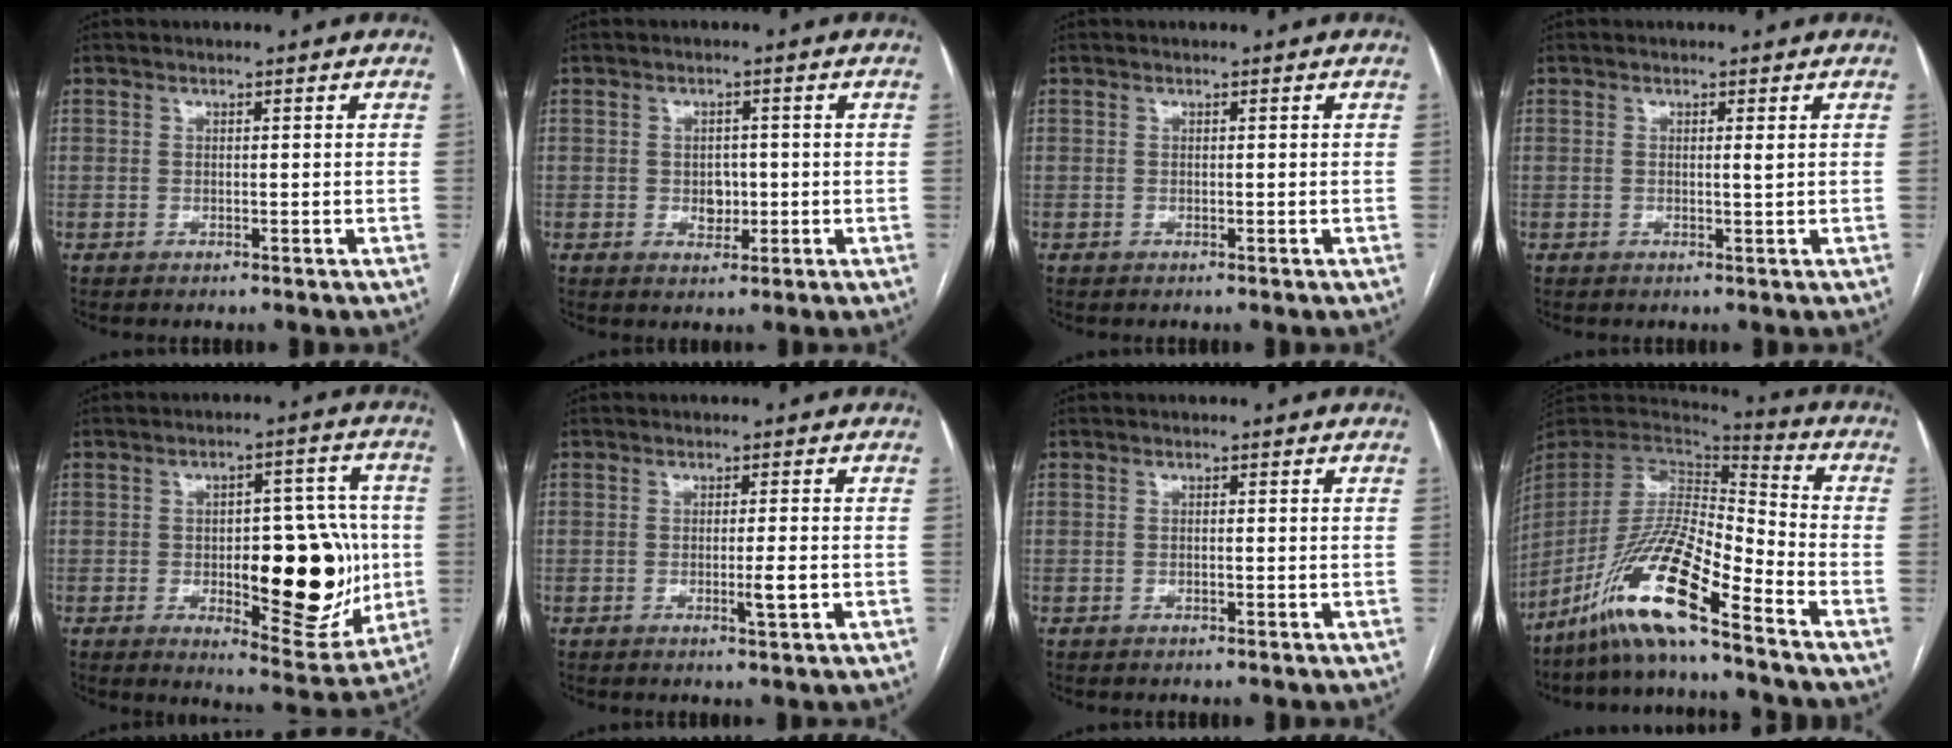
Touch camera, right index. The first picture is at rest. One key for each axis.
{"total": 2.8, "fx": -0.3, "fy": 2.1, "fz": 1.9, "tx": -0.023, "ty": 0.002, "tz": -0.001}
{"total": 0.0}
{"total": 0.9, "fx": 0.2, "fy": -0.1, "fz": 0.9, "tx": -0.016, "ty": -0.001, "tz": 0.002}
{"total": 17.4, "fx": -2.0, "fy": 6.5, "fz": 16.0, "tx": -0.201, "ty": 0.012, "tz": -0.012}
{"total": 2.9, "fx": -0.8, "fy": -0.1, "fz": 2.8, "tx": -0.046, "ty": -0.005, "tz": -0.012}
{"total": 0.6, "fx": -0.1, "fy": 0.1, "fz": 0.6, "tx": -0.011, "ty": 0.000, "tz": -0.002}
{"total": 16.1, "fx": -10.9, "fy": 1.3, "fz": 11.8, "tx": -0.232, "ty": -0.014, "tz": -0.206}